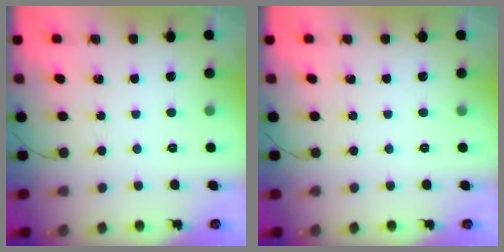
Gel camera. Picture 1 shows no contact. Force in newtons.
{"total": 0.0}